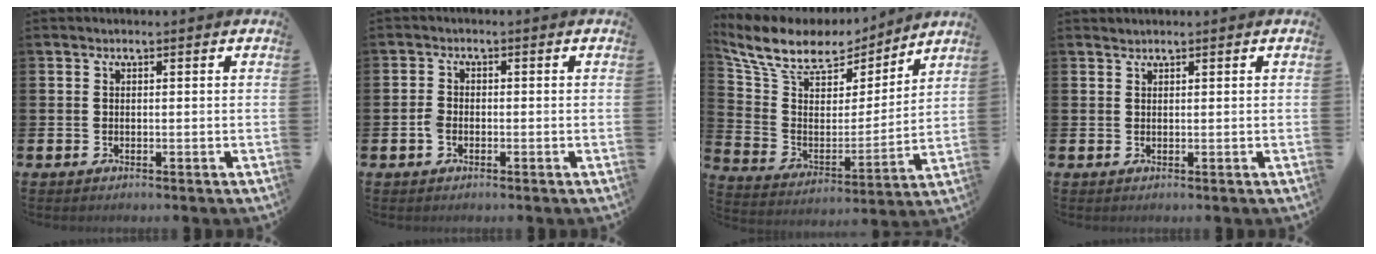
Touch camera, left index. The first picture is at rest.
{"total": 1.9, "force": [-0.6, 1.5, 1.1], "torque": [-0.022, 0.005, -0.013]}
{"total": 10.4, "force": [8.9, 4.4, 2.9], "torque": [-0.113, -0.051, 0.160]}
{"total": 0.8, "force": [0.8, 0.0, -0.2], "torque": [0.002, -0.001, 0.016]}